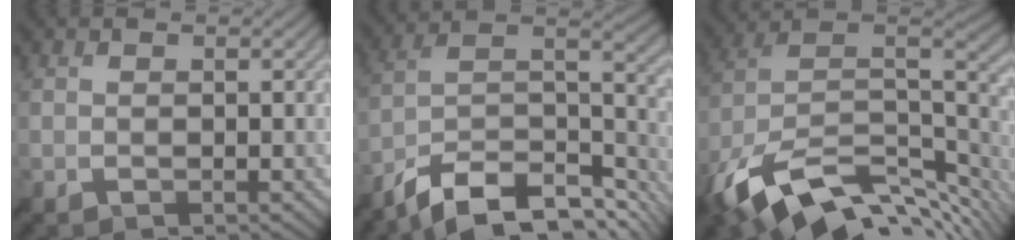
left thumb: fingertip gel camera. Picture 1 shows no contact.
{"total": 14.0, "force": [-10.2, 5.1, 8.2], "torque": [-0.177, -0.013, -0.169]}
{"total": 15.4, "force": [-6.8, 8.2, 11.2], "torque": [-0.254, -0.013, -0.115]}